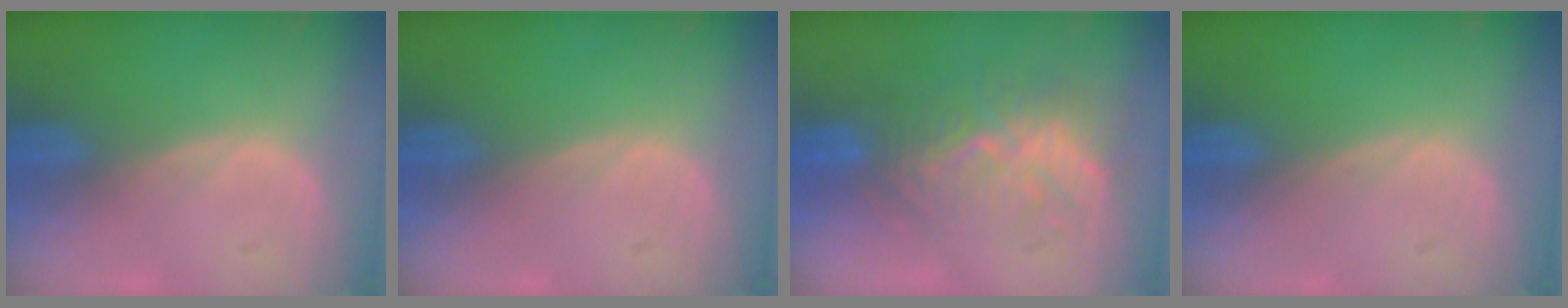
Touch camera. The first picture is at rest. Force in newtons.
{"total": 0.0}
{"total": 8.7, "press": 8.2, "slide": 3.2}
{"total": 0.0}